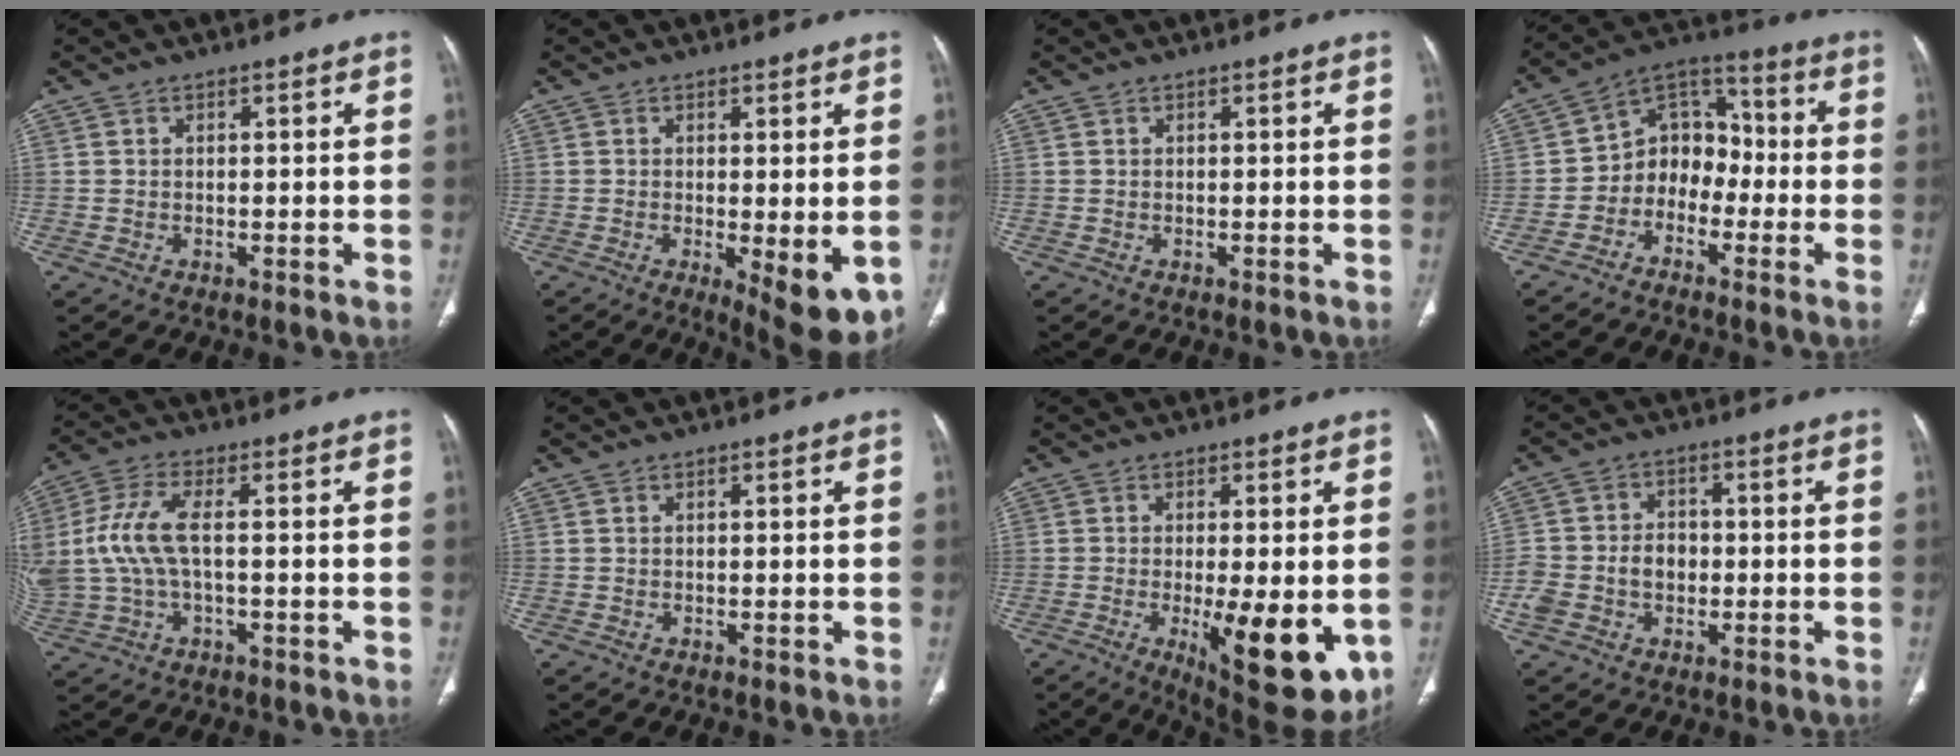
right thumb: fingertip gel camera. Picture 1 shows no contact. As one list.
[{"total": 7.6, "force": [-1.7, 2.3, 7.1], "torque": [-0.096, -0.023, -0.021]}, {"total": 0.0}, {"total": 9.7, "force": [-3.1, 7.8, 4.9], "torque": [-0.044, 0.058, -0.072]}, {"total": 10.7, "force": [0.4, 4.8, 9.6], "torque": [-0.240, 0.022, 0.012]}, {"total": 0.0}, {"total": 15.5, "force": [-3.7, 5.1, 14.1], "torque": [-0.170, -0.024, -0.037]}, {"total": 8.0, "force": [-1.5, 6.2, 4.8], "torque": [-0.082, 0.029, -0.025]}]